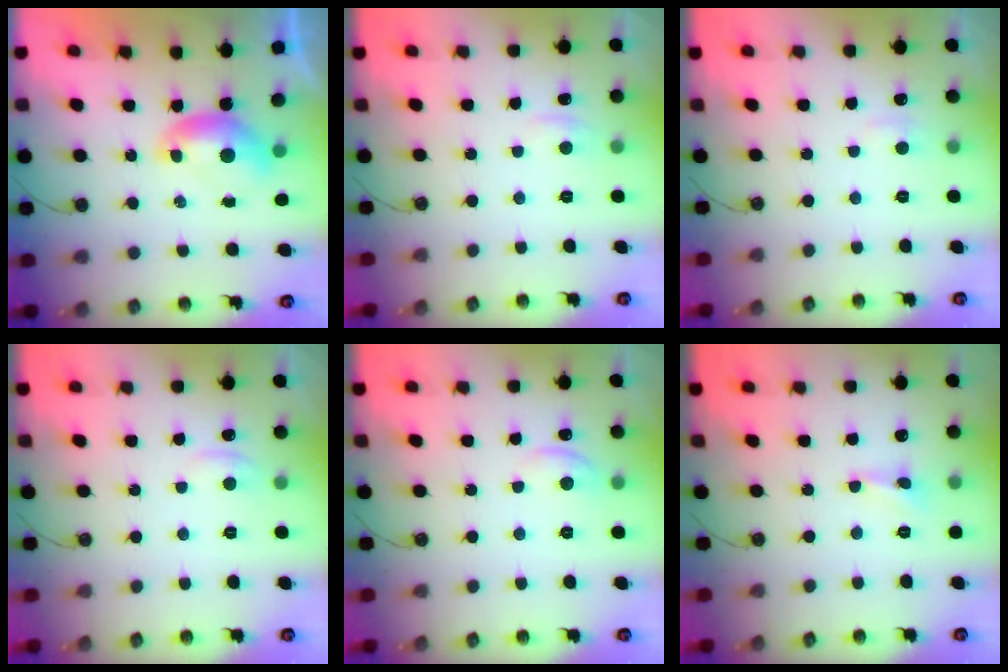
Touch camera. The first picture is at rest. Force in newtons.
{"total": 1.9, "press": 1.8, "slide": 0.6}
{"total": 3.1, "press": 3.1, "slide": 0.4}
{"total": 1.9, "press": 1.8, "slide": 0.6}
{"total": 2.4, "press": 2.3, "slide": 0.8}
{"total": 1.1, "press": 1.0, "slide": 0.4}